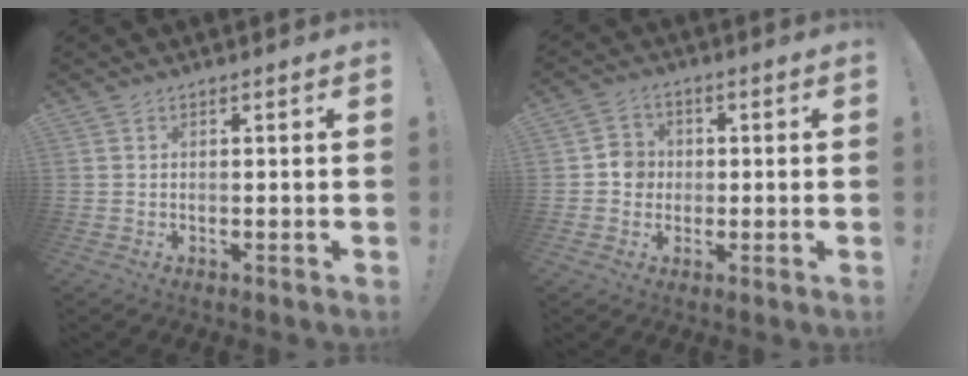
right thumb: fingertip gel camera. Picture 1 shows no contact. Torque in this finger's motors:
{"motor_torque": [0.26, 0.55, 0.24, -0.26, 0.00]}